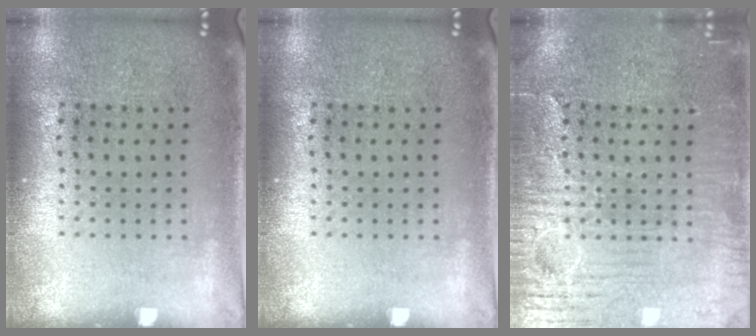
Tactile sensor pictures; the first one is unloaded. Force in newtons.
{"total": 0.0}
{"total": 4.4, "press": 4.4, "slide": 0.4}